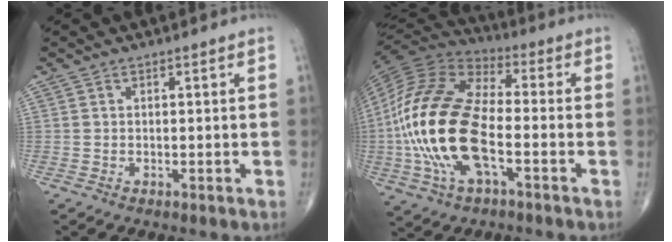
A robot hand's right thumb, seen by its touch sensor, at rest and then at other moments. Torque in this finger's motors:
{"motor_torque": [2.32, 2.32, 2.77, 0.00, 0.83]}